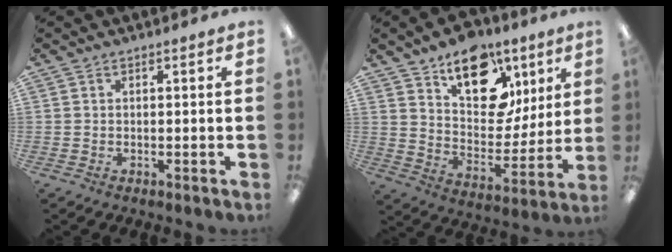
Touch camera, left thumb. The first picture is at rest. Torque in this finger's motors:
{"motor_torque": [0.44, 0.32, 1.14, -1.23, 0.14]}